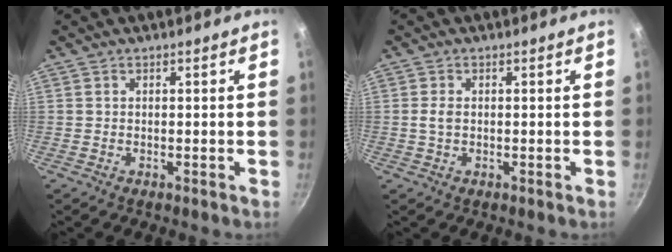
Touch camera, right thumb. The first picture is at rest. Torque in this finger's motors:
{"motor_torque": [0.24, 0.48, 0.18, 0.13, -0.01]}